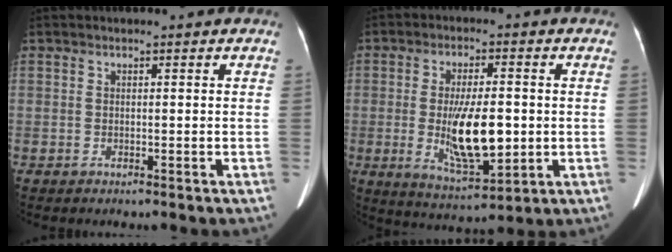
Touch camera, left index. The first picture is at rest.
{"total": 10.9, "force": [-1.2, 3.3, 10.4], "torque": [-0.196, -0.016, -0.011]}